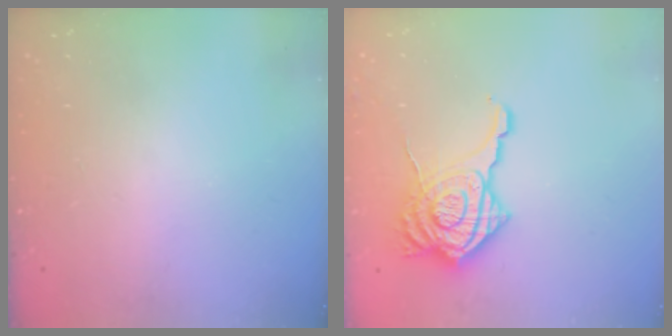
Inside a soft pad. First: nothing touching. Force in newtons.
{"total": 15.7, "press": 15.6, "slide": 1.6}